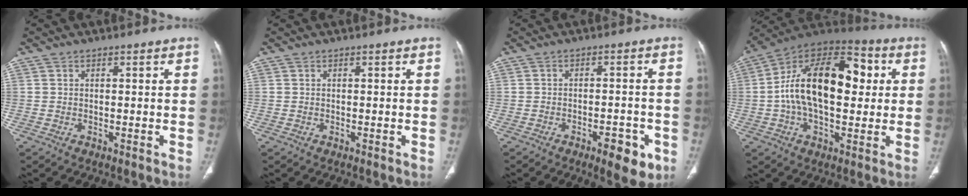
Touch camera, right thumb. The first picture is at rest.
{"total": 0.0}
{"total": 7.2, "force": [-3.6, 3.0, 5.5], "torque": [-0.057, 0.013, -0.044]}
{"total": 23.0, "force": [2.3, 13.0, 18.8], "torque": [-0.298, 0.029, 0.030]}